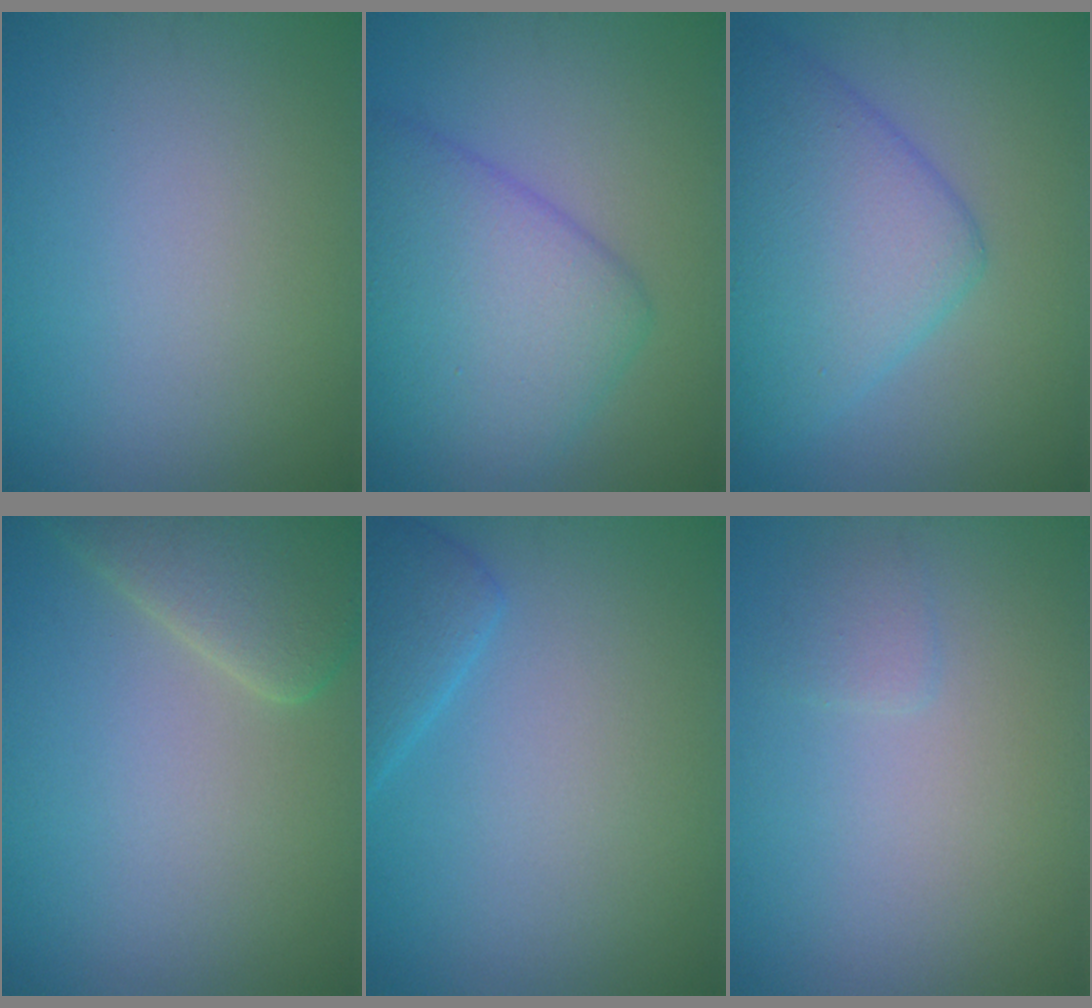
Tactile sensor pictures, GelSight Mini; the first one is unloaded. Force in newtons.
{"total": 7.0, "press": 7.0, "slide": 0.2}
{"total": 7.3, "press": 7.3, "slide": 0.2}
{"total": 5.1, "press": 5.1, "slide": 0.4}
{"total": 2.7, "press": 2.7, "slide": 0.2}
{"total": 0.9, "press": 0.9, "slide": 0.1}